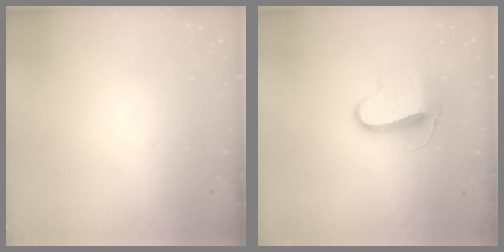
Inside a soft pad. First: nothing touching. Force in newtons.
{"total": 9.2, "press": 9.2, "slide": 0.2}